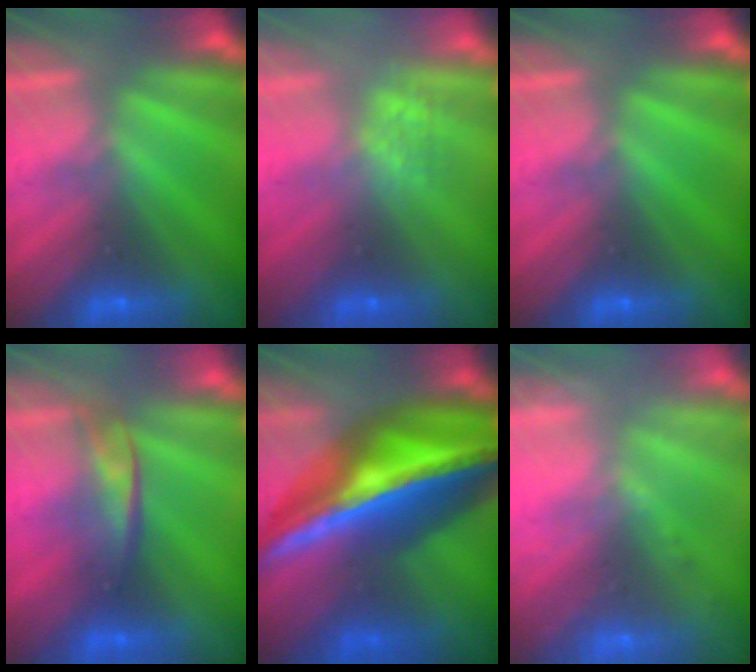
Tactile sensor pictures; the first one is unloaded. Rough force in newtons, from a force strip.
{"total": 2.6}
{"total": 0.0}
{"total": 2.2}
{"total": 7.0}
{"total": 2.4}